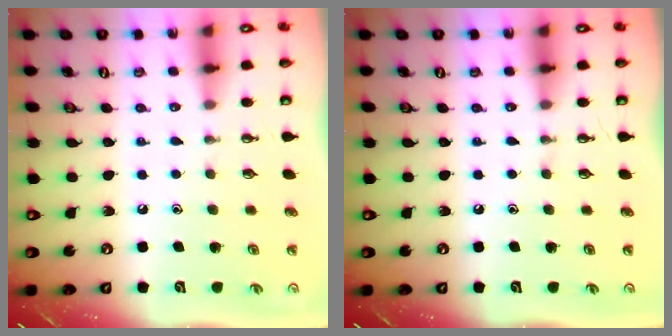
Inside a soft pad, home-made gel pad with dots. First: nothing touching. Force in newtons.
{"total": 0.0}